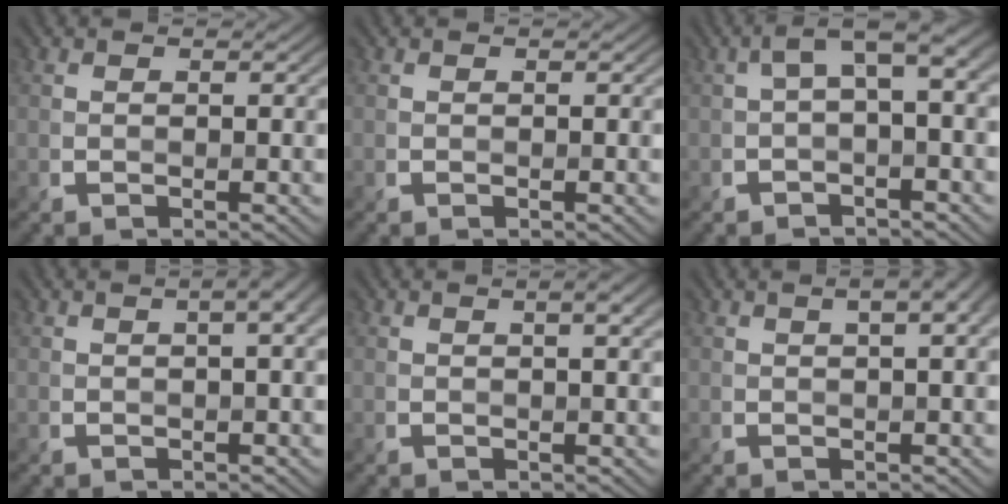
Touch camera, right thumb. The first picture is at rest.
{"total": 0.0}
{"total": 4.4, "force": [0.5, 1.3, 4.1], "torque": [-0.066, 0.012, 0.005]}
{"total": 3.5, "force": [1.0, 1.1, 3.2], "torque": [-0.044, 0.013, 0.006]}
{"total": 2.3, "force": [0.9, 0.4, 2.1], "torque": [-0.031, 0.004, 0.011]}
{"total": 4.4, "force": [1.7, 1.4, 3.8], "torque": [-0.049, 0.014, 0.010]}